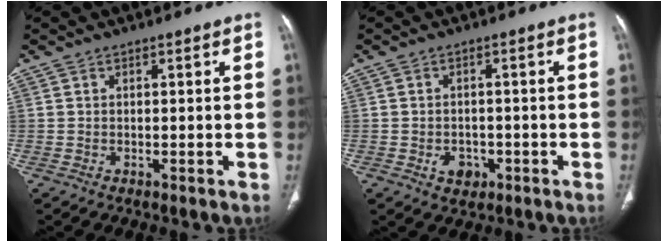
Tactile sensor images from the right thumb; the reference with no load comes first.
{"total": 3.6, "force": [-1.4, 2.8, 1.9], "torque": [-0.019, 0.007, -0.014]}